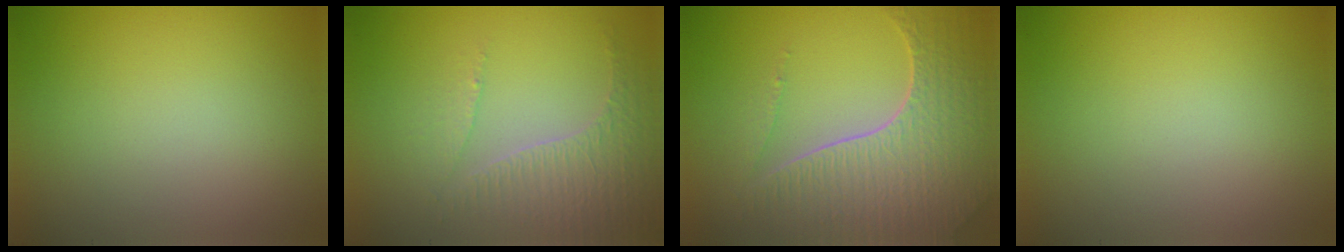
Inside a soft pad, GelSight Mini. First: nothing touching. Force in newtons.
{"total": 4.2, "press": 3.0, "slide": 2.9}
{"total": 7.0, "press": 5.1, "slide": 4.8}
{"total": 0.0}